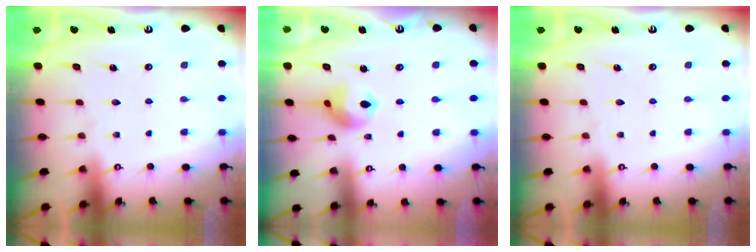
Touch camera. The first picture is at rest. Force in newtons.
{"total": 9.7, "press": 9.6, "slide": 0.9}
{"total": 0.0}